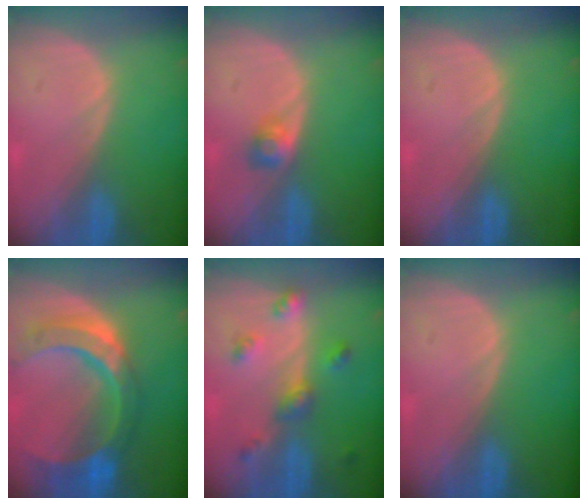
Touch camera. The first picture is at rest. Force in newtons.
{"total": 2.5, "press": 2.3, "slide": 1.0}
{"total": 0.0}
{"total": 11.2, "press": 9.4, "slide": 6.0}
{"total": 5.0, "press": 4.9, "slide": 0.6}
{"total": 0.0}